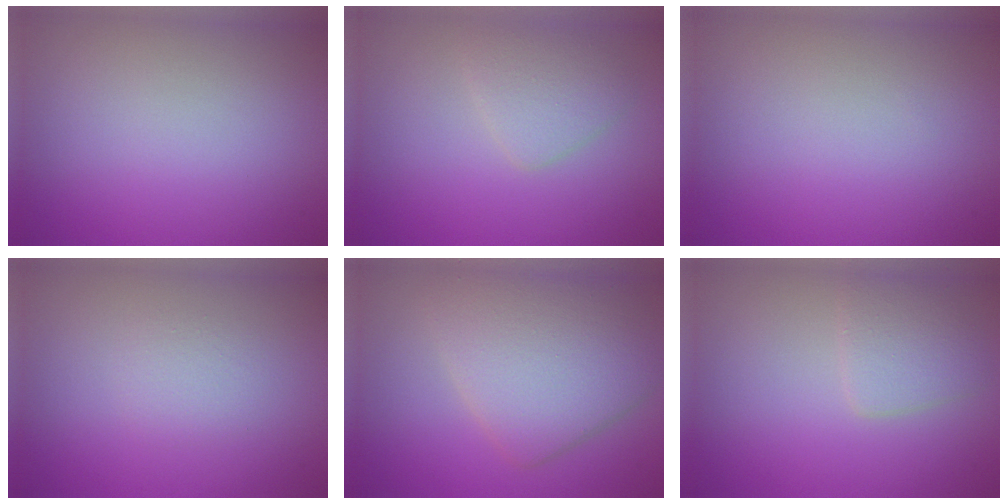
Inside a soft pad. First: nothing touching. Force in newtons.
{"total": 2.2, "press": 2.2, "slide": 0.2}
{"total": 0.0}
{"total": 1.2, "press": 1.2, "slide": 0.0}
{"total": 6.8, "press": 6.7, "slide": 0.5}
{"total": 2.5, "press": 2.5, "slide": 0.1}